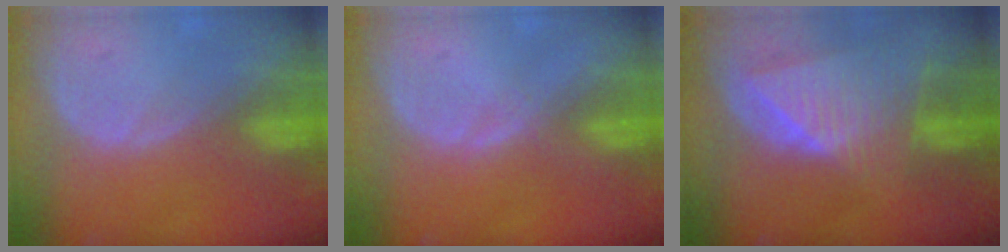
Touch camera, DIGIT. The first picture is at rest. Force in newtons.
{"total": 0.6, "press": 0.6, "slide": 0.1}
{"total": 9.1, "press": 8.0, "slide": 4.4}